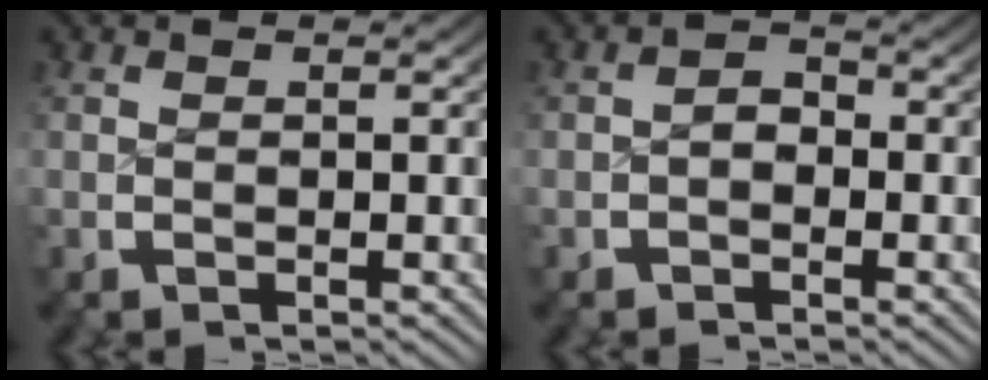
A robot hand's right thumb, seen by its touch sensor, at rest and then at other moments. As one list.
[{"total": 1.7, "force": [-0.7, 1.2, 0.9], "torque": [-0.014, -0.004, -0.013]}]